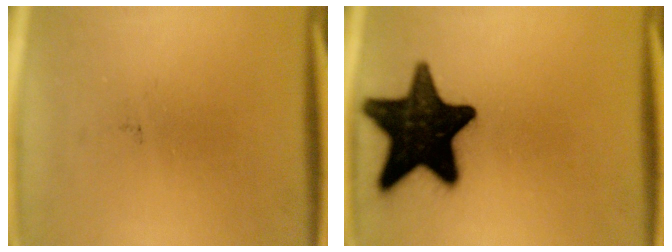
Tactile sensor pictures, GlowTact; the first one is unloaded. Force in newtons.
{"total": 18.4}